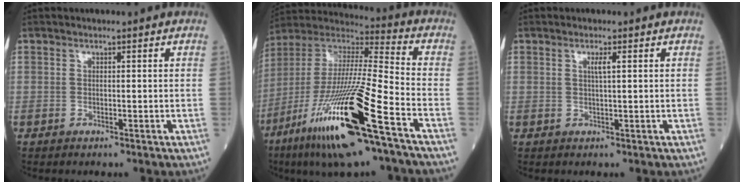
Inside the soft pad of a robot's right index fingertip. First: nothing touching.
{"total": 23.8, "force": [-11.6, 1.5, 20.7], "torque": [-0.417, -0.056, -0.220]}
{"total": 1.6, "force": [0.6, 0.0, 1.5], "torque": [-0.029, -0.001, 0.009]}